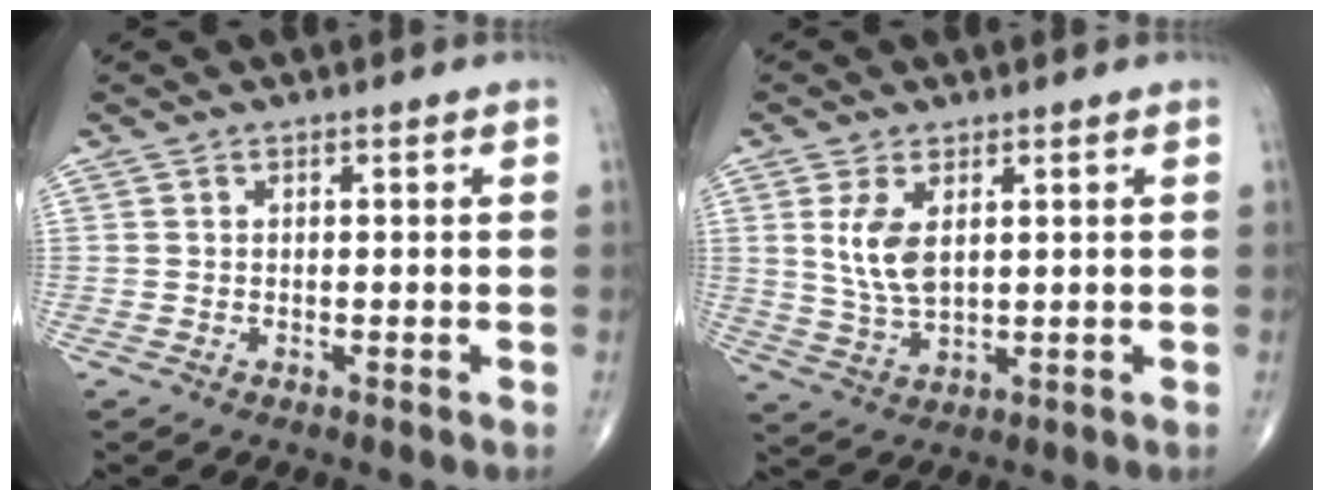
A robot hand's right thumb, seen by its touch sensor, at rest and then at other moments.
{"total": 6.9, "force": [2.0, 3.4, 5.6], "torque": [-0.108, -0.012, 0.049]}